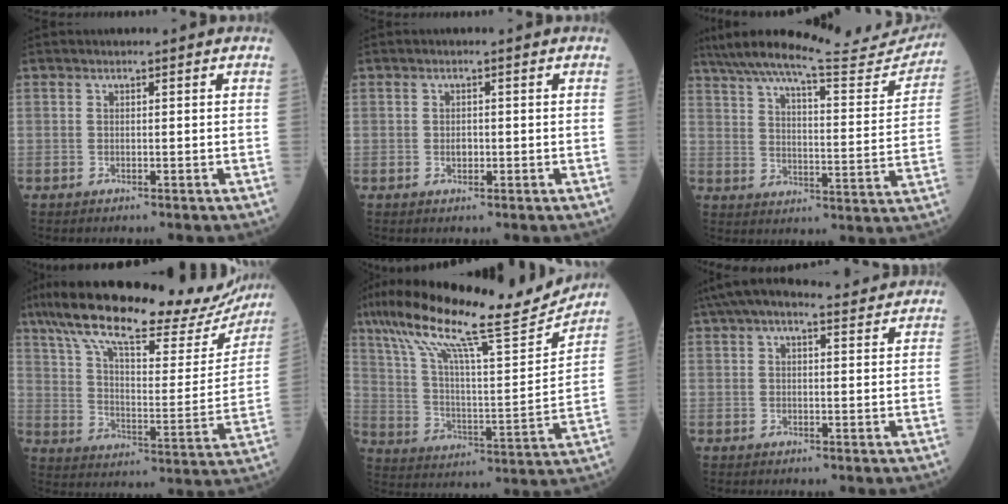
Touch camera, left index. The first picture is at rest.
{"total": 1.3, "force": [-0.2, 0.9, 0.9], "torque": [-0.017, 0.001, -0.002]}
{"total": 22.8, "force": [21.1, 2.0, 8.4], "torque": [-0.138, -0.040, 0.283]}
{"total": 29.8, "force": [24.6, 7.1, 15.2], "torque": [-0.253, -0.003, 0.334]}
{"total": 21.3, "force": [17.7, 2.0, 11.6], "torque": [-0.213, 0.017, 0.285]}
{"total": 10.2, "force": [8.5, 2.7, 4.9], "torque": [-0.086, 0.047, 0.122]}